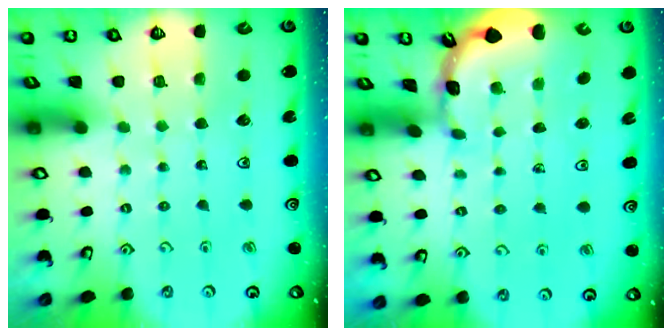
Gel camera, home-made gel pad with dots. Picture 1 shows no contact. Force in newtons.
{"total": 1.6, "press": 1.5, "slide": 0.3}